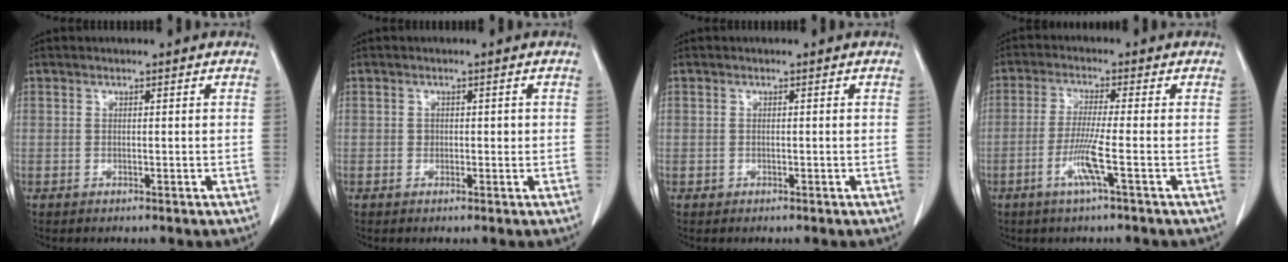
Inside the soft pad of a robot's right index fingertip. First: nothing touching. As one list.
[{"total": 1.1, "force": [0.1, 0.9, 0.5], "torque": [-0.002, 0.005, 0.004]}, {"total": 0.6, "force": [-0.2, 0.5, 0.0], "torque": [0.002, 0.005, -0.006]}, {"total": 5.4, "force": [-2.0, -0.8, 4.9], "torque": [-0.096, -0.011, -0.043]}]